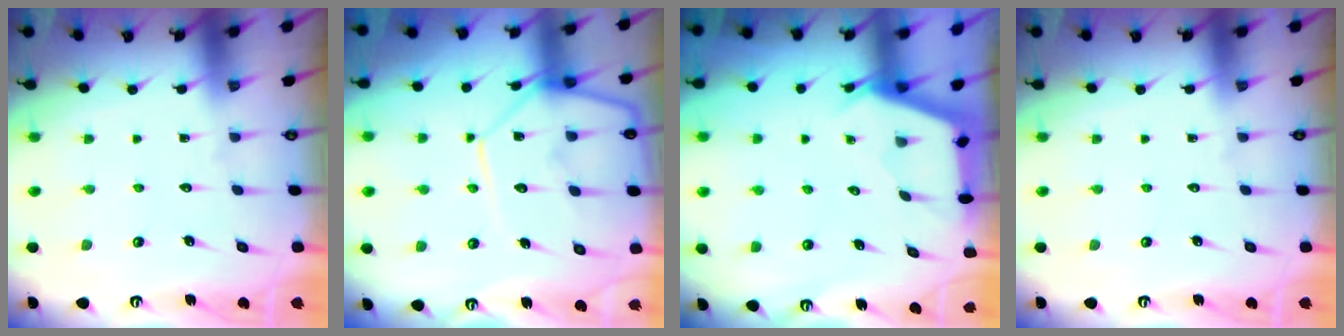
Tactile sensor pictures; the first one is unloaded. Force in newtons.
{"total": 13.0, "press": 13.0, "slide": 0.9}
{"total": 2.7, "press": 2.7, "slide": 0.3}
{"total": 0.0}